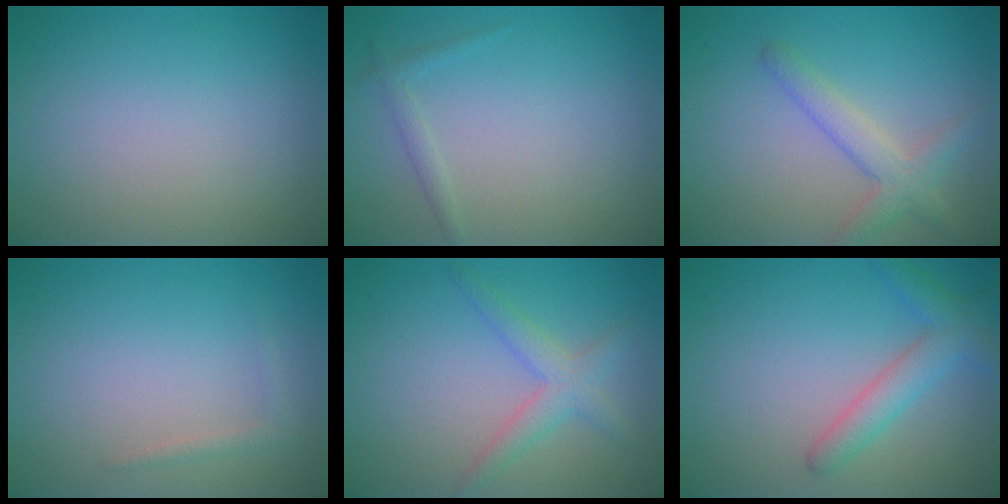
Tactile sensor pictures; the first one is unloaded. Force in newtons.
{"total": 1.0, "press": 1.0, "slide": 0.0}
{"total": 2.9, "press": 2.9, "slide": 0.2}
{"total": 0.9, "press": 0.9, "slide": 0.1}
{"total": 2.6, "press": 2.6, "slide": 0.1}
{"total": 3.0, "press": 3.0, "slide": 0.2}